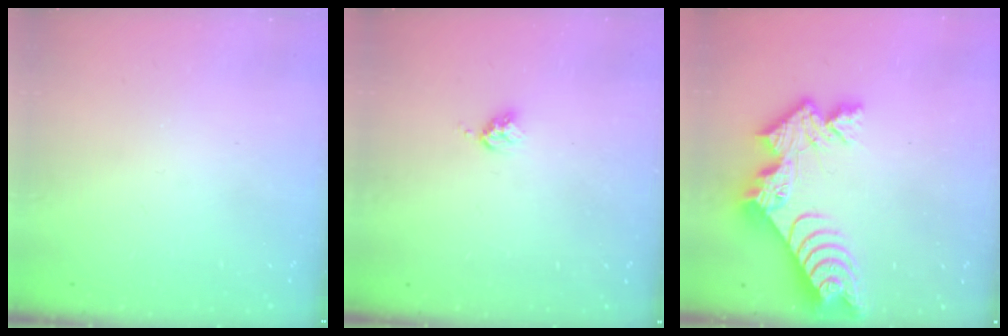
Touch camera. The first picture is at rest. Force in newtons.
{"total": 3.7, "press": 3.6, "slide": 0.5}
{"total": 13.7, "press": 13.7, "slide": 1.1}